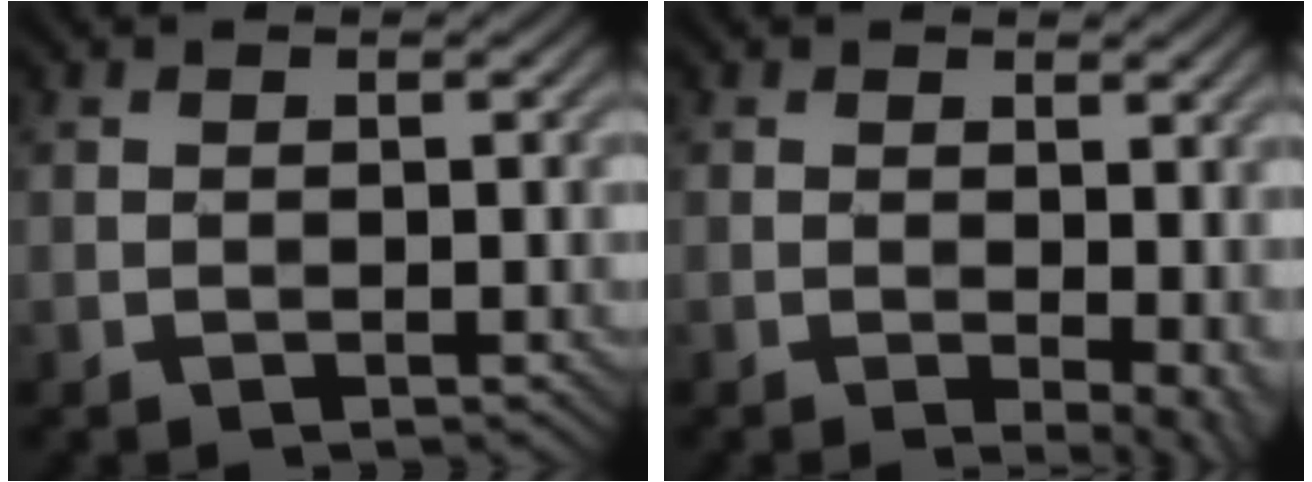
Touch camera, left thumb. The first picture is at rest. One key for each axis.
{"total": 3.7, "fx": -0.2, "fy": 1.6, "fz": 3.4, "tx": -0.041, "ty": -0.004, "tz": -0.001}